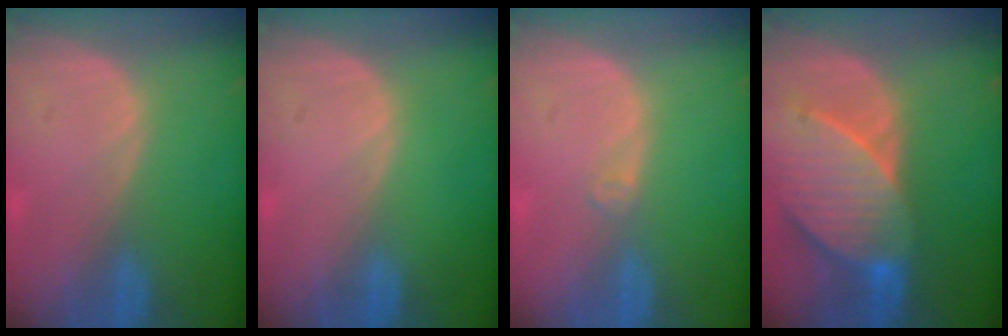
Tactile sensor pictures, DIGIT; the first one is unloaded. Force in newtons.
{"total": 0.0}
{"total": 1.1, "press": 0.8, "slide": 0.7}
{"total": 9.6, "press": 8.7, "slide": 4.0}